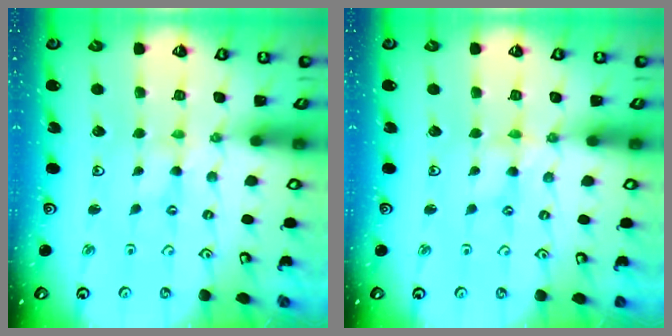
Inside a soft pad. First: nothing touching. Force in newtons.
{"total": 1.1, "press": 1.1, "slide": 0.2}